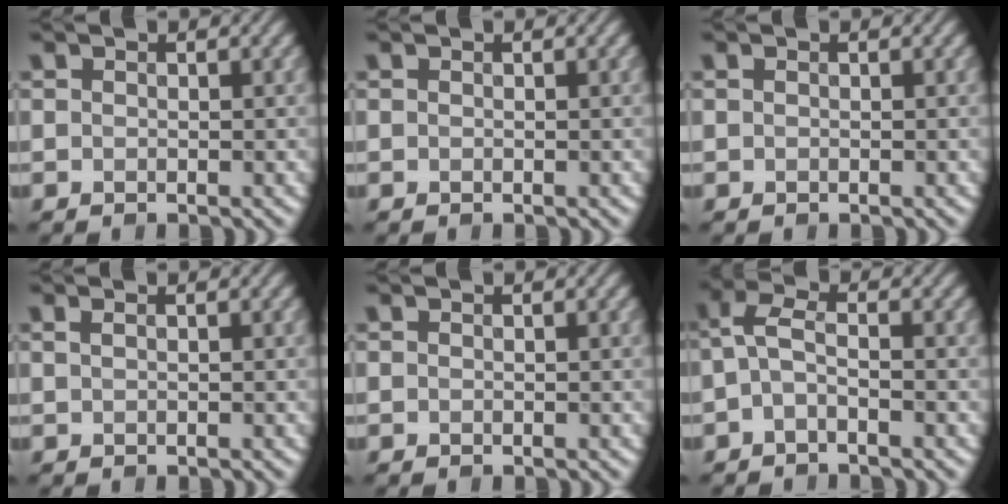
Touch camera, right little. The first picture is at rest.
{"total": 0.0}
{"total": 0.0}
{"total": 0.8, "force": [0.4, 0.3, 0.6], "torque": [-0.011, 0.004, 0.005]}
{"total": 0.0}
{"total": 2.5, "force": [-0.6, 1.0, 2.2], "torque": [-0.050, 0.006, -0.019]}